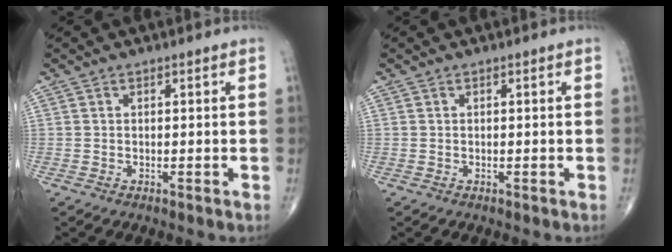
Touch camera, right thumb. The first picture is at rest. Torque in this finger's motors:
{"motor_torque": [0.03, -0.03, 0.00, 0.00, 0.00]}